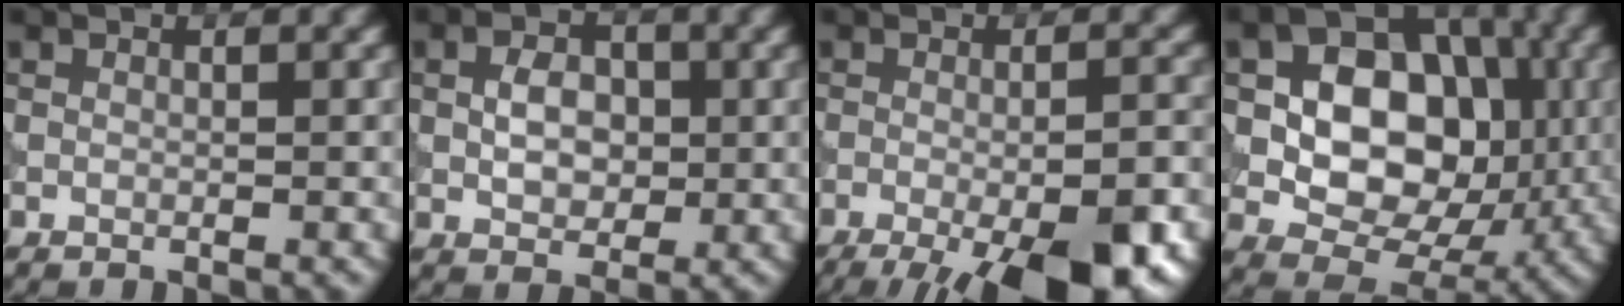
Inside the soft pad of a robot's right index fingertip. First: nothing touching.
{"total": 3.4, "force": [-0.1, 2.3, 2.4], "torque": [-0.042, 0.000, -0.005]}
{"total": 10.8, "force": [-5.4, 2.8, 9.0], "torque": [-0.129, -0.016, -0.074]}
{"total": 10.9, "force": [0.5, 7.9, 7.5], "torque": [-0.115, 0.002, 0.000]}